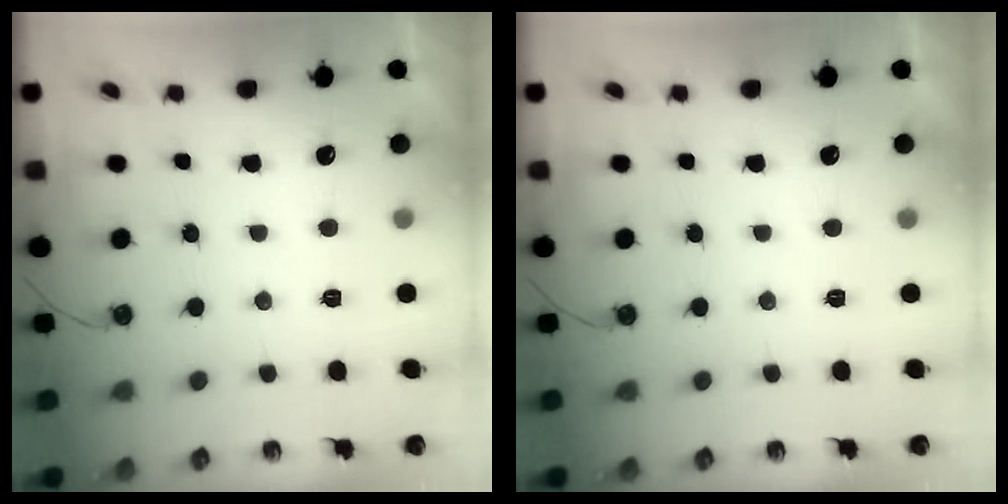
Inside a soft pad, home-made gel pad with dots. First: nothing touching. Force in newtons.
{"total": 0.0}